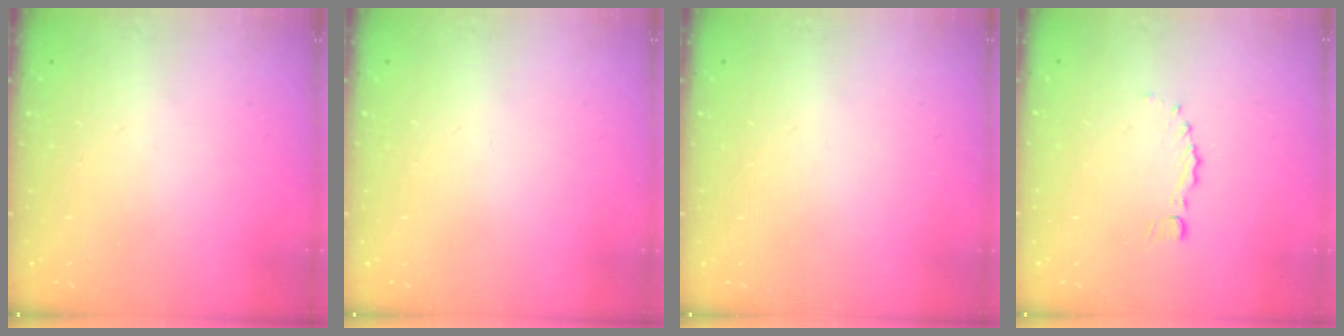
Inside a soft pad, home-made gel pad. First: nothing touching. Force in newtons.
{"total": 0.0}
{"total": 0.0}
{"total": 0.0}